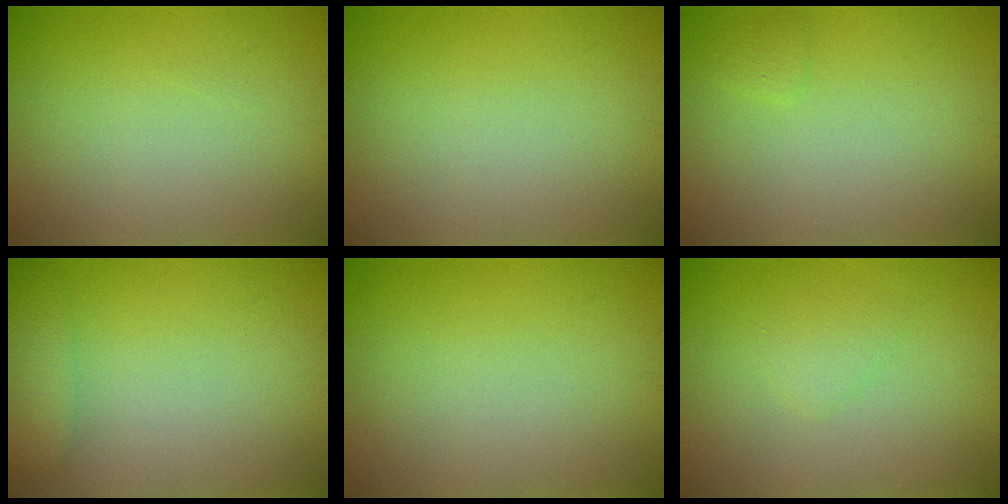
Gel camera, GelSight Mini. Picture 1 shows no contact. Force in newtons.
{"total": 0.0}
{"total": 0.7, "press": 0.7, "slide": 0.1}
{"total": 2.4, "press": 2.3, "slide": 0.3}
{"total": 0.0}
{"total": 1.2, "press": 1.2, "slide": 0.1}